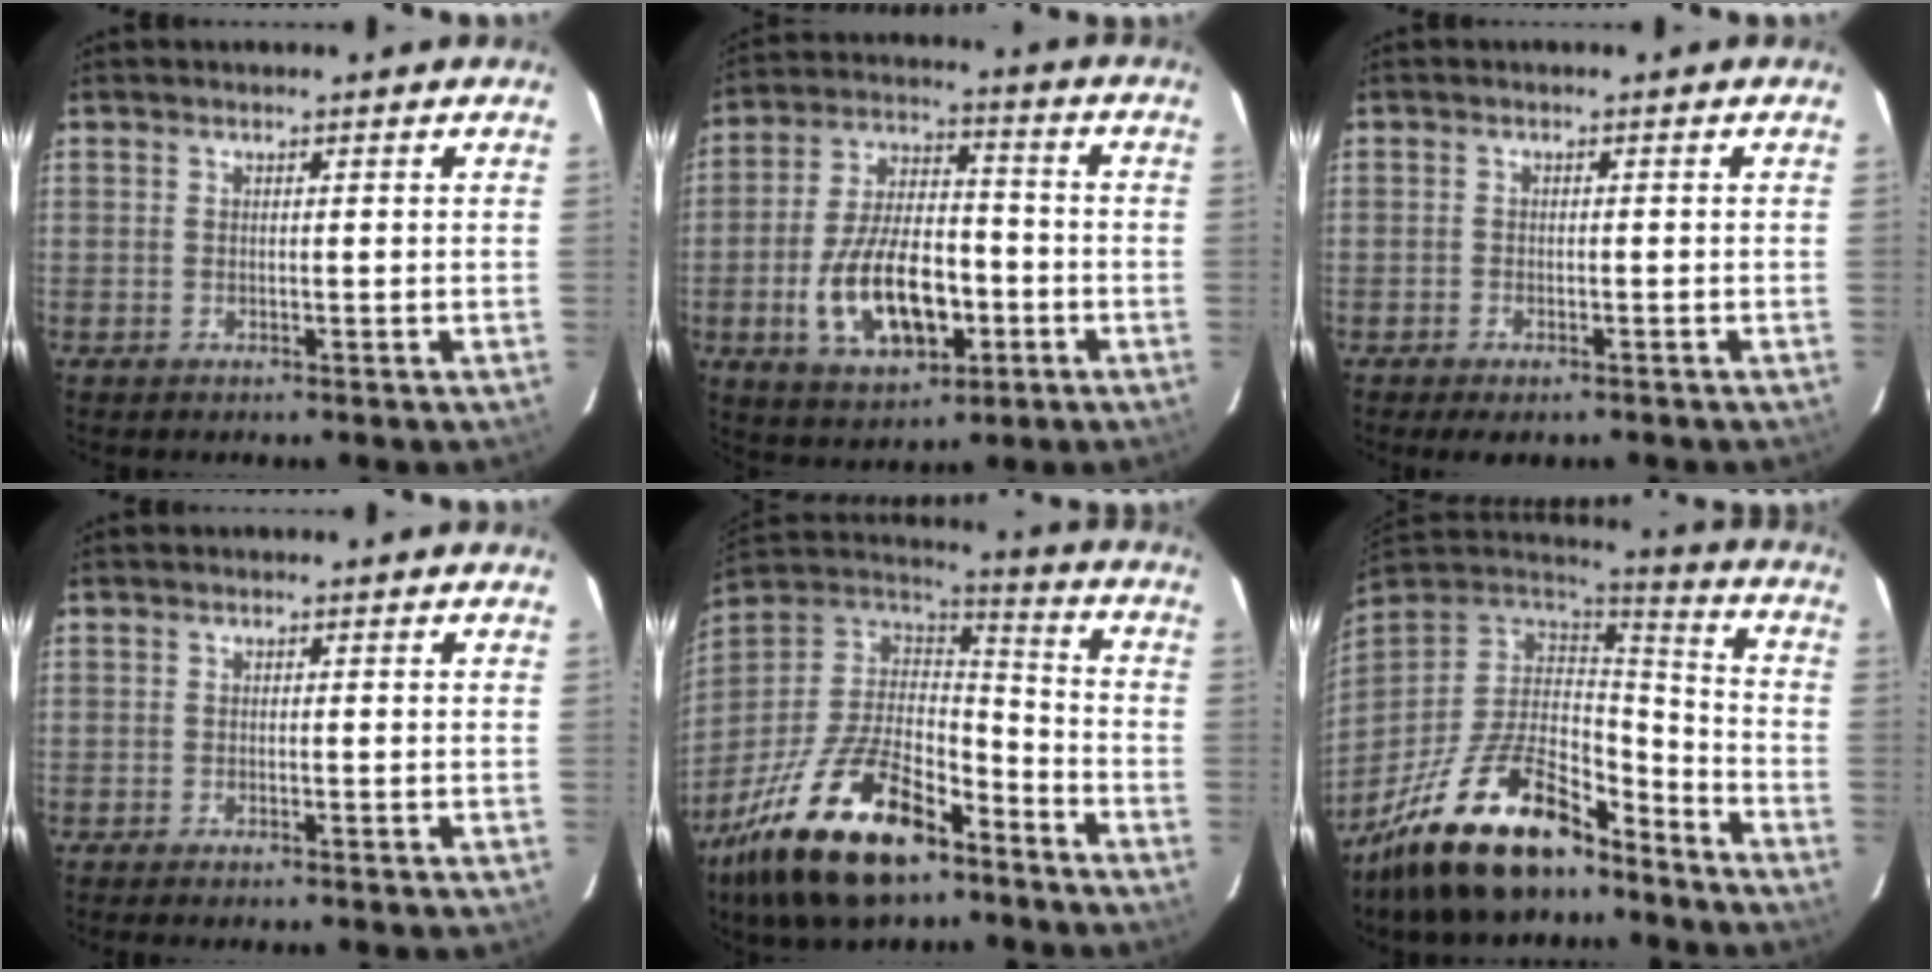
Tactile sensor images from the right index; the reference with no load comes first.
{"total": 16.4, "force": [-5.1, 8.4, 13.1], "torque": [-0.262, 0.006, -0.073]}
{"total": 3.3, "force": [-2.5, 1.3, 1.7], "torque": [-0.043, -0.011, -0.042]}
{"total": 1.2, "force": [-1.0, 0.2, 0.6], "torque": [-0.017, -0.002, -0.021]}
{"total": 26.7, "force": [-16.6, 12.1, 17.0], "torque": [-0.346, -0.015, -0.277]}
{"total": 24.8, "force": [-17.4, 10.1, 14.5], "torque": [-0.285, -0.008, -0.282]}